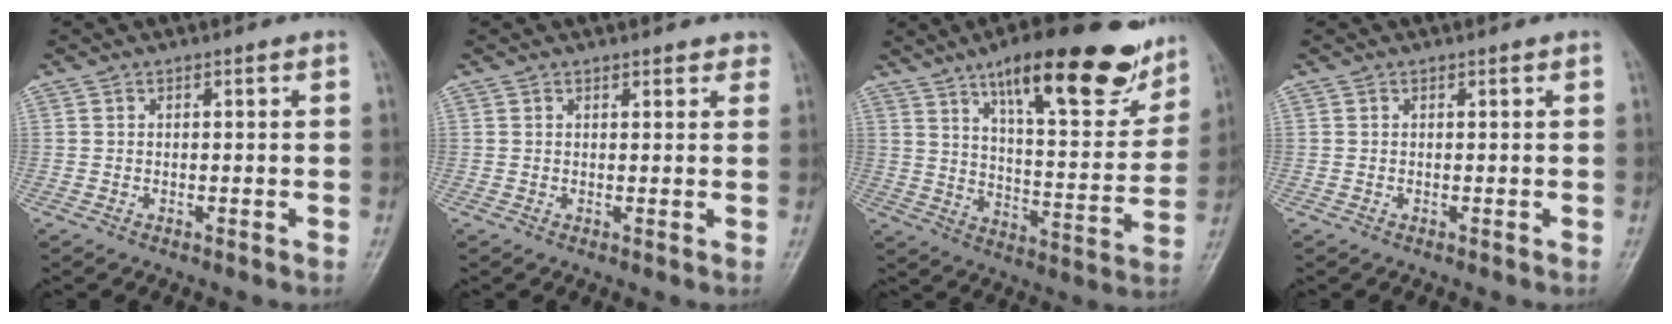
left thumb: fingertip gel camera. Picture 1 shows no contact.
{"total": 2.1, "force": [1.7, 1.0, 0.7], "torque": [0.015, -0.003, 0.014]}
{"total": 23.9, "force": [15.0, 7.3, 17.1], "torque": [-0.207, -0.055, 0.228]}
{"total": 0.0}